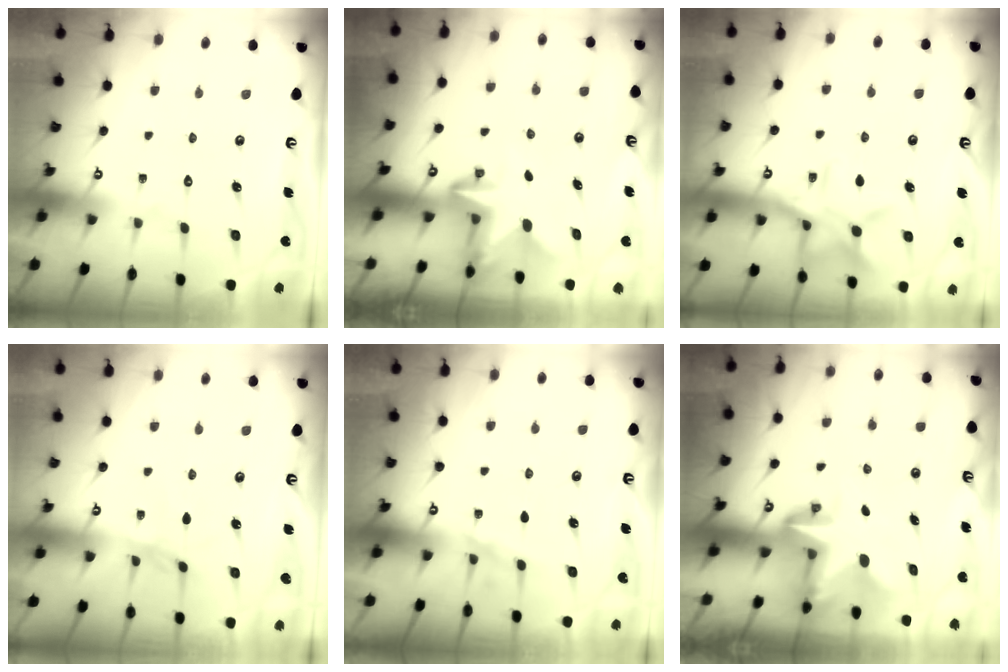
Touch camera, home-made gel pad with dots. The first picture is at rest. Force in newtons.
{"total": 2.8, "press": 2.7, "slide": 0.5}
{"total": 12.9, "press": 12.9, "slide": 0.7}
{"total": 1.4, "press": 1.3, "slide": 0.3}
{"total": 4.3, "press": 3.5, "slide": 2.5}
{"total": 4.8, "press": 4.8, "slide": 0.2}